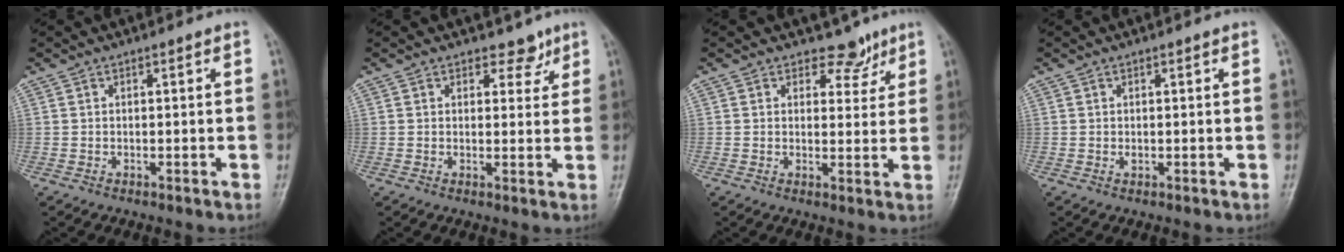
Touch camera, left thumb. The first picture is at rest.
{"total": 3.5, "force": [2.6, 2.2, 0.8], "torque": [0.016, -0.015, 0.034]}
{"total": 4.6, "force": [3.5, 2.9, 0.8], "torque": [0.022, -0.023, 0.048]}
{"total": 0.7, "force": [0.3, 0.5, 0.5], "torque": [-0.006, -0.002, 0.006]}